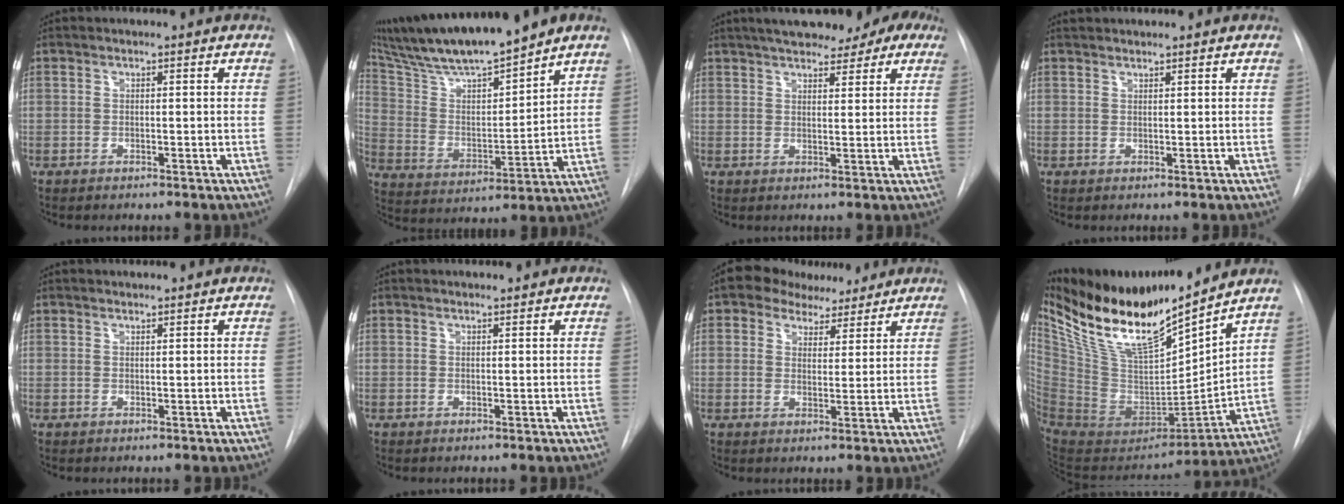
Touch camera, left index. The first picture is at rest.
{"total": 17.4, "force": [15.0, 0.9, 8.9], "torque": [-0.160, 0.004, 0.272]}
{"total": 16.4, "force": [12.7, 5.2, 9.0], "torque": [-0.135, 0.043, 0.158]}
{"total": 2.3, "force": [2.2, 0.3, 0.6], "torque": [-0.005, 0.020, 0.038]}
{"total": 0.7, "force": [0.7, 0.1, 0.0], "torque": [-0.005, 0.004, 0.014]}
{"total": 1.9, "force": [1.7, 0.4, 0.7], "torque": [-0.010, 0.015, 0.022]}
{"total": 7.3, "force": [5.7, 3.9, 2.1], "torque": [-0.028, 0.016, 0.087]}
{"total": 23.5, "force": [19.0, 3.8, 13.2], "torque": [-0.243, -0.022, 0.352]}